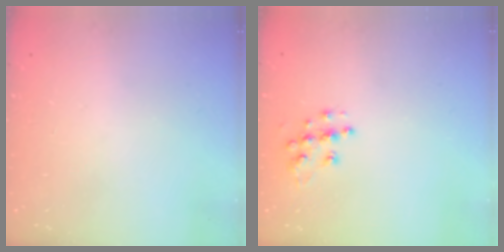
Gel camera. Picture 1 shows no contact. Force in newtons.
{"total": 9.9, "press": 9.9, "slide": 0.7}